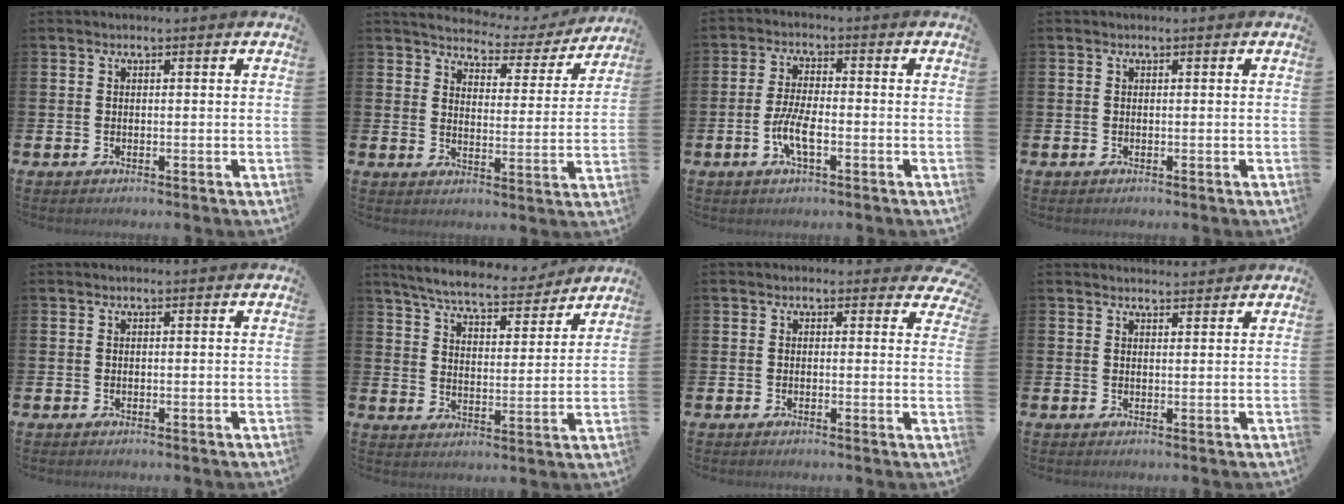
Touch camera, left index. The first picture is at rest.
{"total": 4.2, "force": [4.0, 1.2, 0.5], "torque": [-0.027, -0.038, 0.060]}
{"total": 4.7, "force": [-1.5, 1.4, 4.3], "torque": [-0.095, 0.001, -0.031]}
{"total": 0.0}
{"total": 0.0}
{"total": 7.1, "force": [6.7, 1.0, 2.0], "torque": [-0.059, -0.045, 0.115]}
{"total": 1.2, "force": [0.7, 0.9, 0.2], "torque": [-0.002, 0.004, 0.009]}
{"total": 1.9, "force": [1.9, 0.3, 0.0], "torque": [0.009, -0.013, 0.033]}